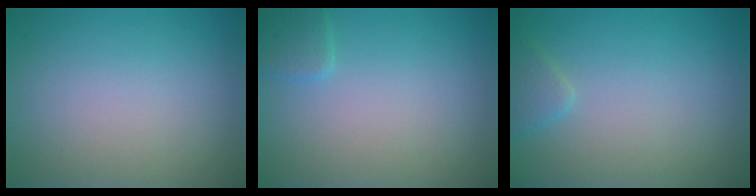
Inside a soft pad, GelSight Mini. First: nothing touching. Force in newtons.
{"total": 1.3, "press": 1.3, "slide": 0.1}
{"total": 1.4, "press": 1.4, "slide": 0.1}